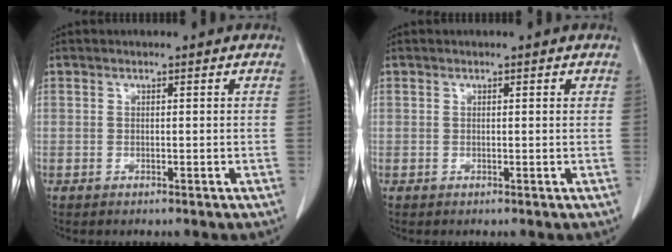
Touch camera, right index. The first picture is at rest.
{"total": 0.8, "force": [0.3, 0.4, 0.6], "torque": [-0.015, 0.004, 0.006]}